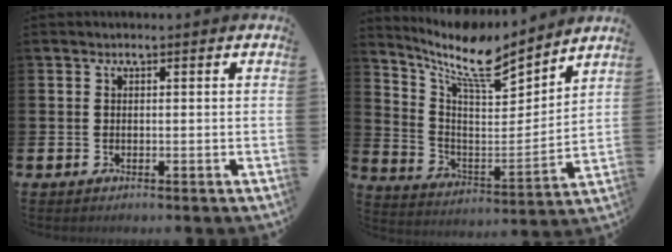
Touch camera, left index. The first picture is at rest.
{"total": 10.9, "force": [8.6, 2.8, 6.0], "torque": [-0.142, -0.057, 0.142]}